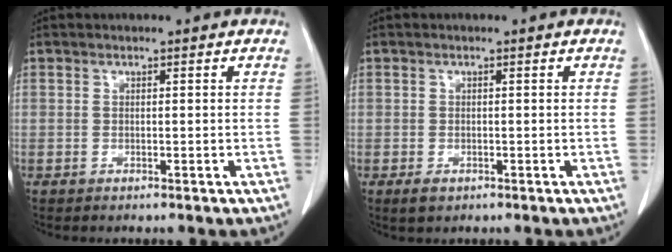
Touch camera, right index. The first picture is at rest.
{"total": 2.3, "force": [-1.0, 1.6, 1.3], "torque": [-0.022, -0.001, -0.007]}